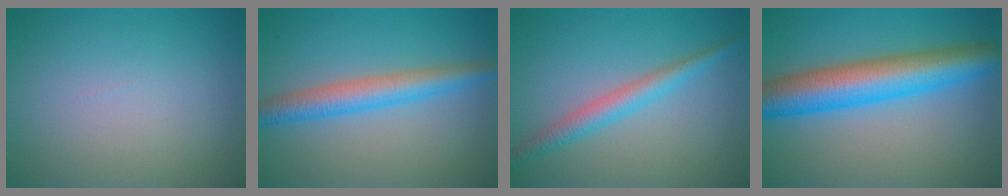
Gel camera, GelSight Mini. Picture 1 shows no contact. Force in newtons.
{"total": 4.2, "press": 4.2, "slide": 0.1}
{"total": 2.9, "press": 2.9, "slide": 0.1}
{"total": 8.7, "press": 8.7, "slide": 0.2}